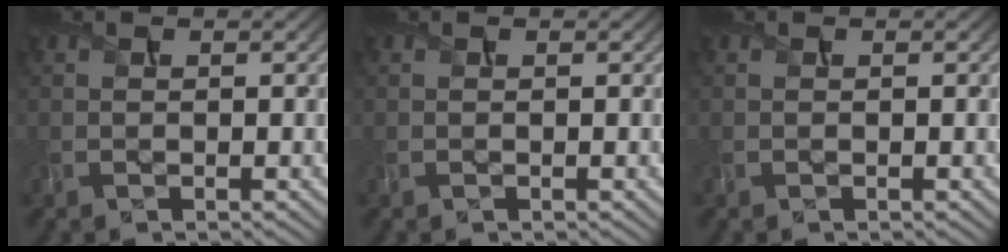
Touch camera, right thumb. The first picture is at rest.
{"total": 0.0}
{"total": 0.0}